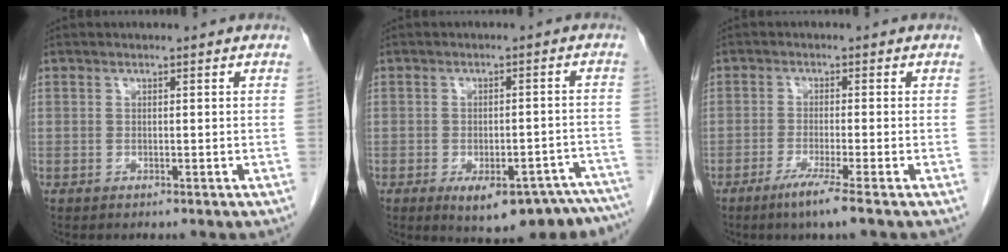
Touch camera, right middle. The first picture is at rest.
{"total": 16.1, "force": [-12.9, 5.4, 8.1], "torque": [-0.048, 0.025, -0.148]}
{"total": 4.5, "force": [-2.9, -0.8, 3.4], "torque": [-0.066, -0.015, -0.057]}